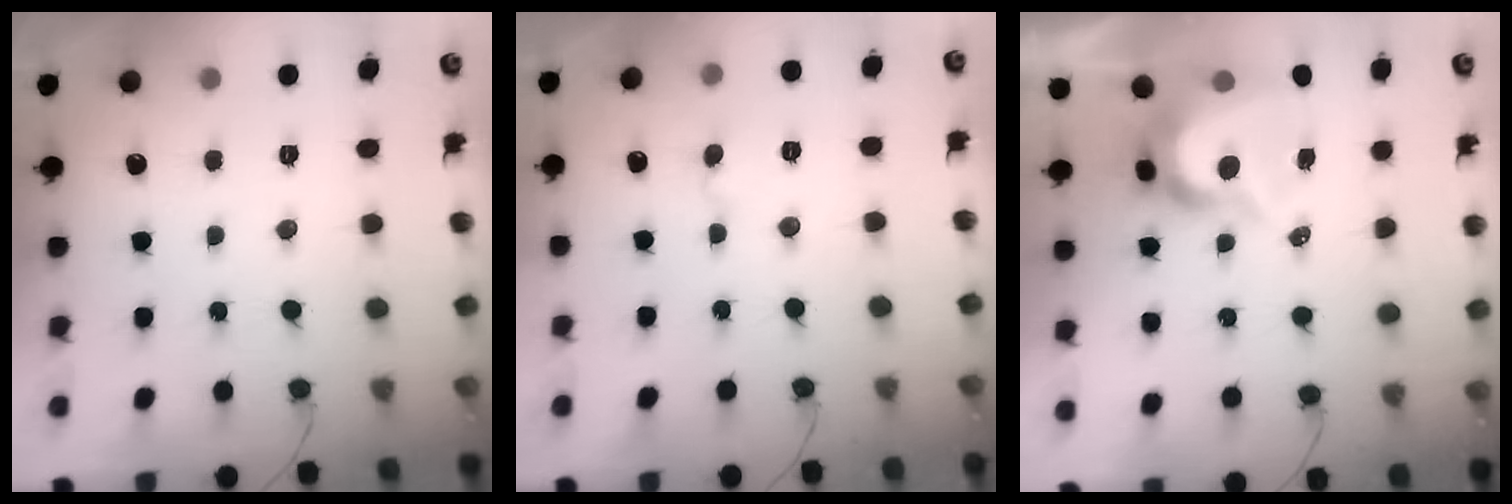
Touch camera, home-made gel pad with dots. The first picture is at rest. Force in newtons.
{"total": 3.9, "press": 3.9, "slide": 0.3}
{"total": 9.2, "press": 9.2, "slide": 0.8}